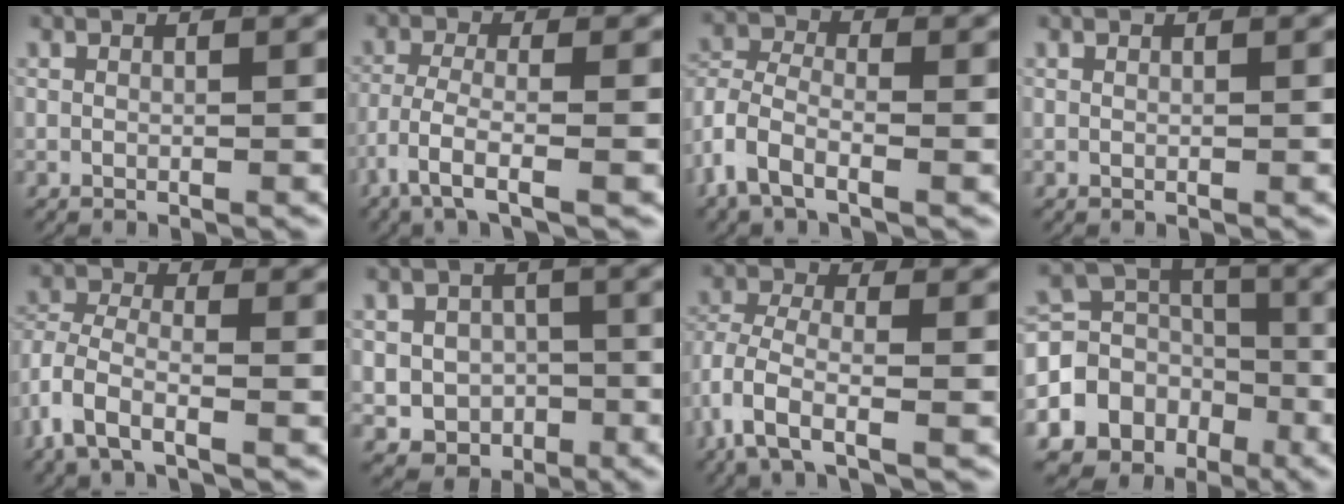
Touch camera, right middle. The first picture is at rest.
{"total": 4.8, "force": [-2.8, 1.2, 3.8], "torque": [-0.083, -0.019, -0.041]}
{"total": 5.9, "force": [-1.1, 4.5, 3.6], "torque": [-0.101, -0.016, -0.025]}
{"total": 0.0}
{"total": 5.0, "force": [-1.4, 3.4, 3.4], "torque": [-0.100, -0.026, -0.018]}
{"total": 9.0, "force": [-4.7, 7.5, 1.8], "torque": [-0.034, -0.040, -0.082]}
{"total": 4.4, "force": [-1.7, 2.3, 3.3], "torque": [-0.099, -0.033, -0.020]}
{"total": 17.2, "force": [-6.7, 13.9, 7.5], "torque": [-0.138, -0.057, -0.109]}